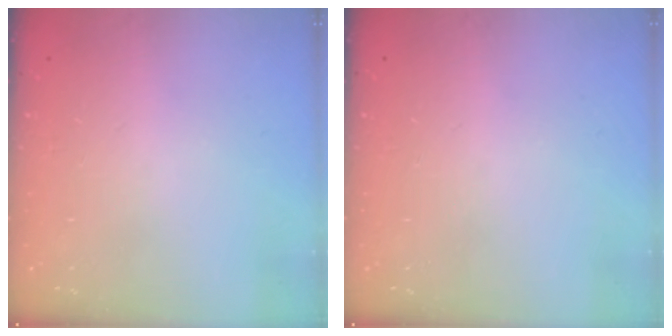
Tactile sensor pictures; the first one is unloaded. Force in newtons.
{"total": 0.0}